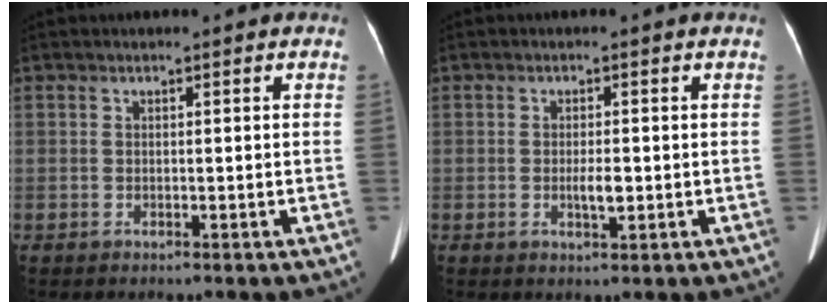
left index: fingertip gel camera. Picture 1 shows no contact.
{"total": 2.2, "force": [-0.4, 0.5, 2.1], "torque": [-0.041, -0.002, -0.004]}